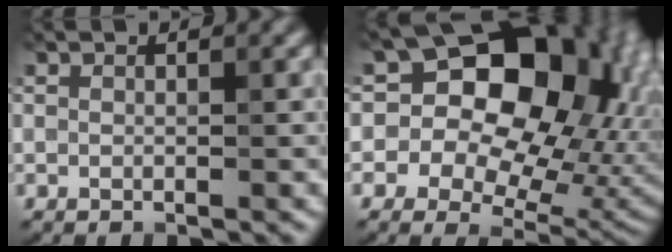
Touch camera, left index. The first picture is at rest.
{"total": 15.8, "force": [3.0, 12.0, 9.8], "torque": [-0.136, 0.035, 0.070]}